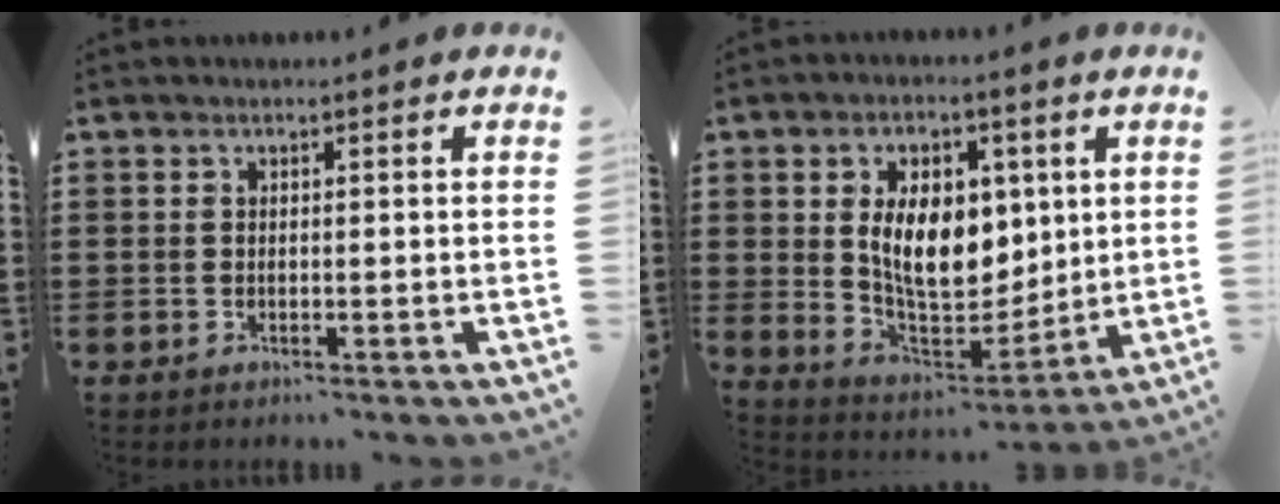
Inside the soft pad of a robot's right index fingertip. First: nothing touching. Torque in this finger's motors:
{"motor_torque": [1.29, 0.85, 1.05, 0.21]}